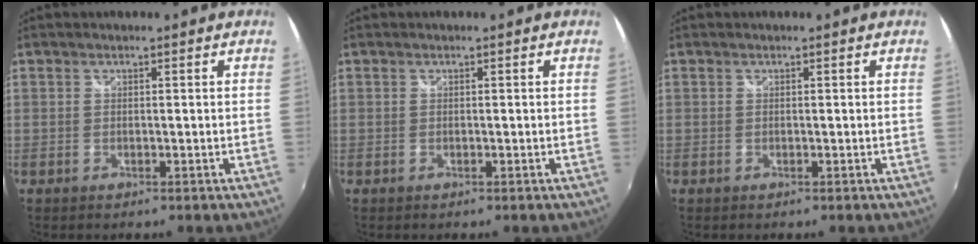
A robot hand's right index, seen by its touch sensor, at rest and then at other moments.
{"total": 0.0}
{"total": 0.0}